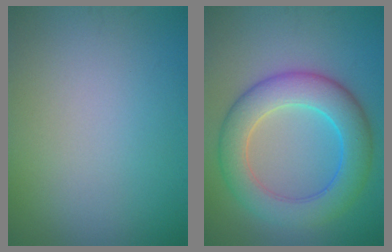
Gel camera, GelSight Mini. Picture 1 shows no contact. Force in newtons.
{"total": 7.4, "press": 7.4, "slide": 0.1}